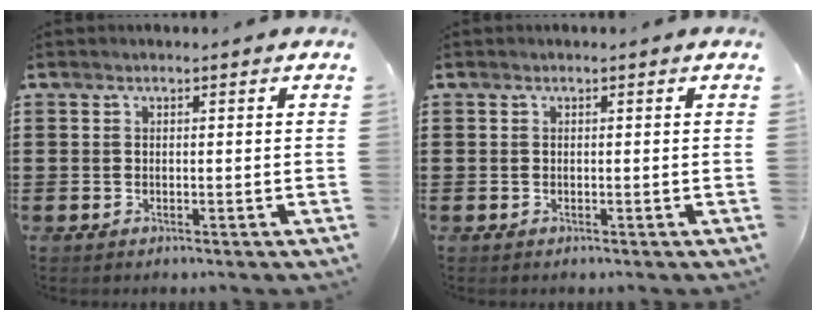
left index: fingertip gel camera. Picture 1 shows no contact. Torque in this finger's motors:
{"motor_torque": [0.03, -0.02, 0.00, 0.00]}